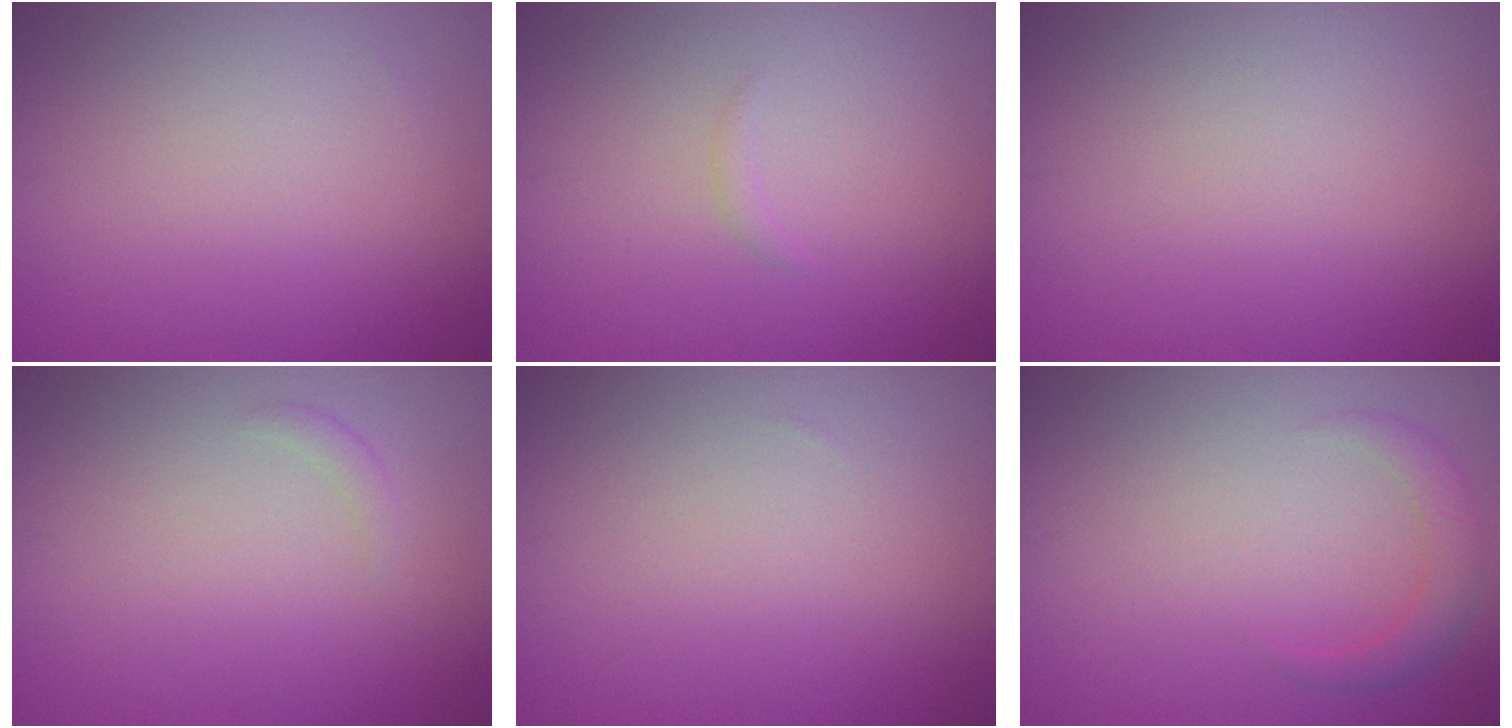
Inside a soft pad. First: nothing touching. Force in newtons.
{"total": 0.5, "press": 0.5, "slide": 0.1}
{"total": 0.0}
{"total": 0.8, "press": 0.8, "slide": 0.0}
{"total": 0.0}
{"total": 2.1, "press": 2.1, "slide": 0.2}